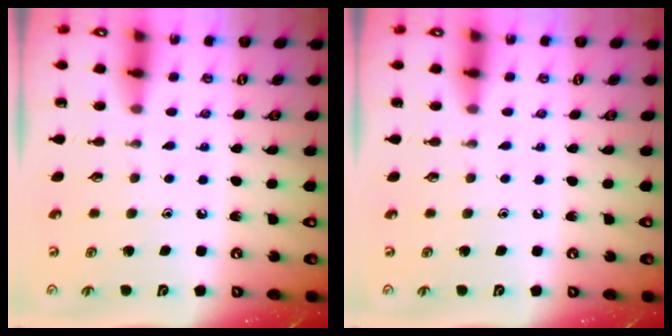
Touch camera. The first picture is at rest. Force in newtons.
{"total": 0.0}